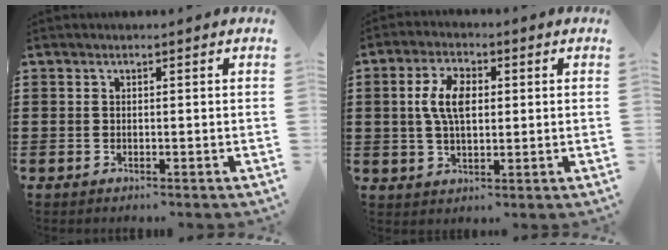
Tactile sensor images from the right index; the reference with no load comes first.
{"total": 6.4, "force": [1.0, 3.4, 5.4], "torque": [-0.118, 0.013, 0.013]}